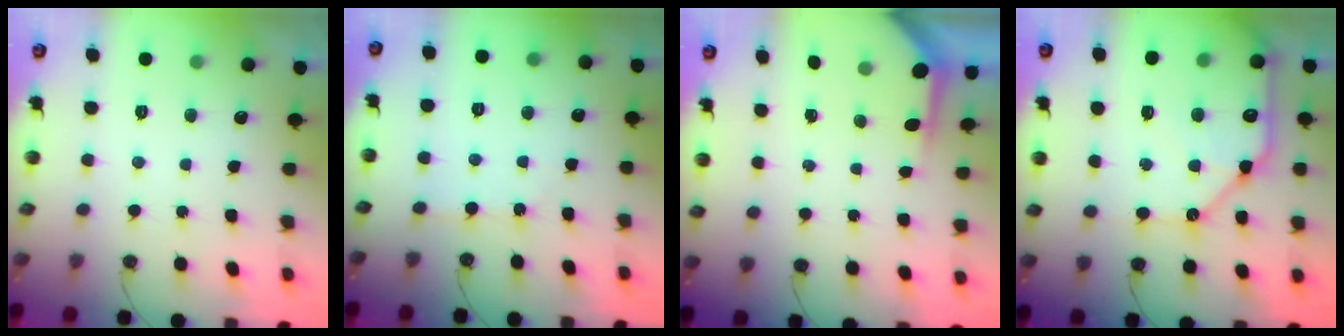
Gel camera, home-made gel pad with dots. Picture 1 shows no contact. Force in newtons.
{"total": 2.5, "press": 2.5, "slide": 0.4}
{"total": 3.6, "press": 3.6, "slide": 0.4}
{"total": 17.7, "press": 17.5, "slide": 2.2}